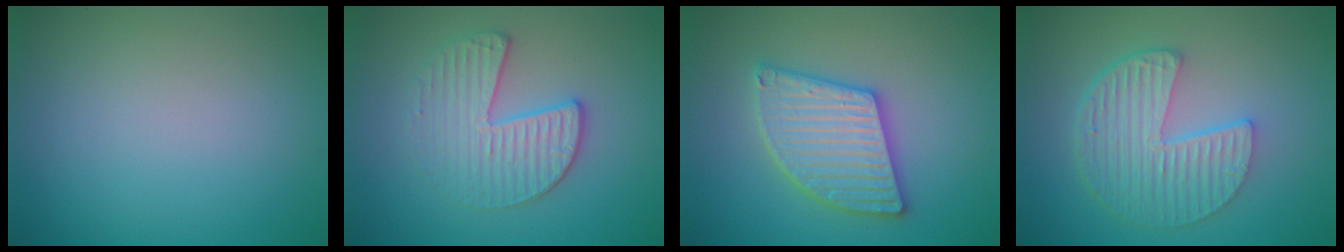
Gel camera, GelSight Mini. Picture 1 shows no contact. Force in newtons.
{"total": 3.4, "press": 3.2, "slide": 1.2}
{"total": 5.5, "press": 5.4, "slide": 0.7}
{"total": 5.9, "press": 4.3, "slide": 4.1}